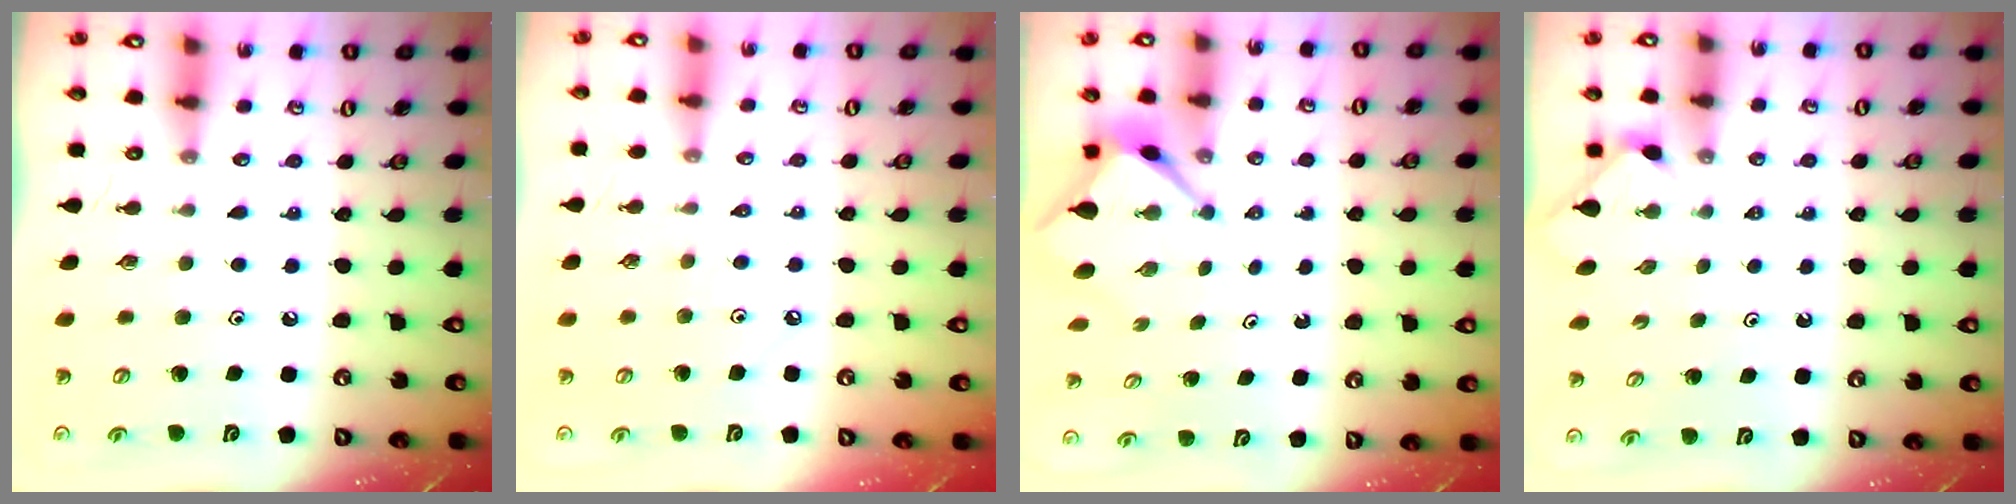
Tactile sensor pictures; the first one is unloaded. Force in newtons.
{"total": 2.3, "press": 2.3, "slide": 0.5}
{"total": 3.2, "press": 3.2, "slide": 0.2}
{"total": 2.1, "press": 2.1, "slide": 0.4}